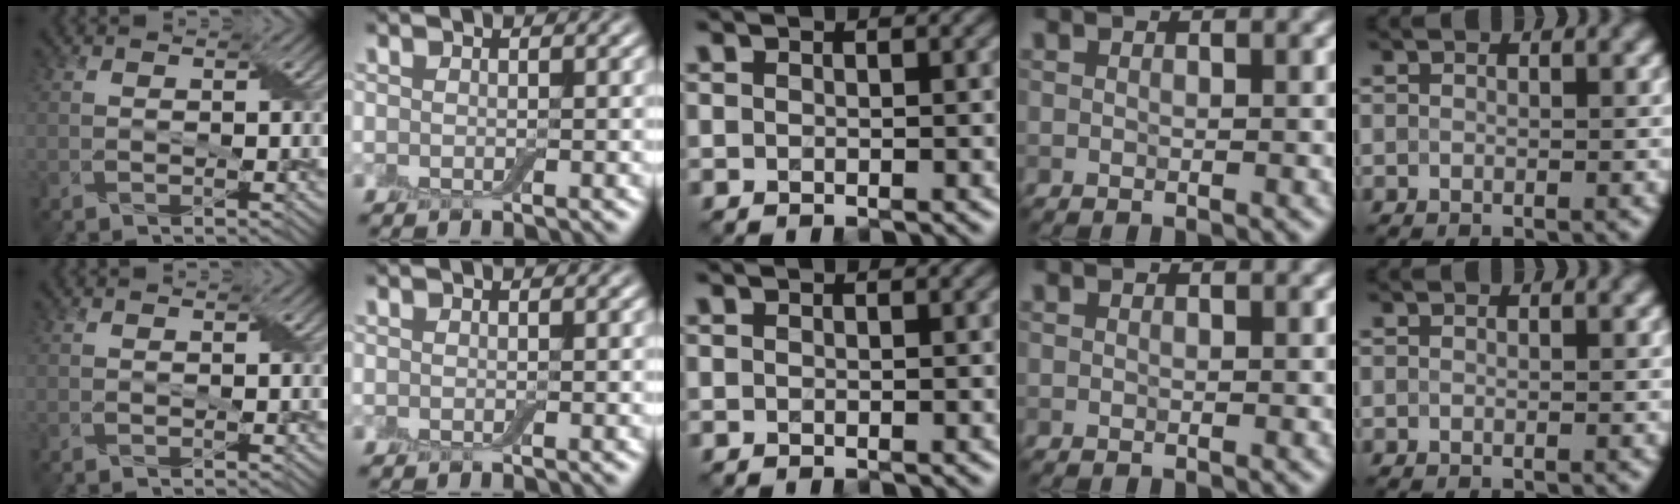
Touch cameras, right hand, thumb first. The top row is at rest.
{}